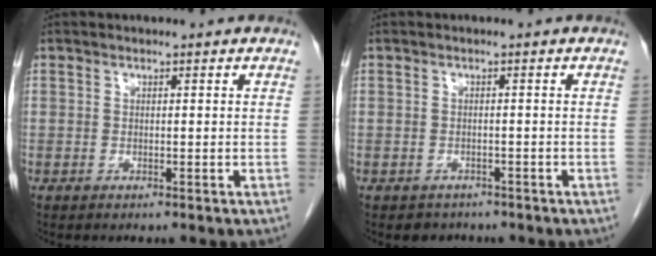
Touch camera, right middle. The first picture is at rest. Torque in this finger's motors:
{"motor_torque": [0.27, -0.12, -0.01, 0.00]}